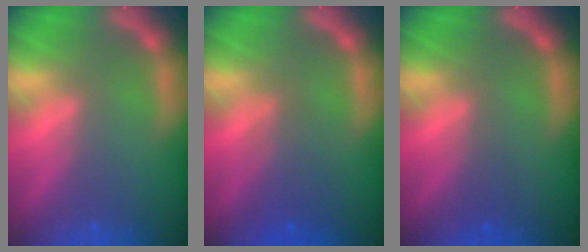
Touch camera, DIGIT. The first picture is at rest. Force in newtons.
{"total": 3.0}
{"total": 1.0}